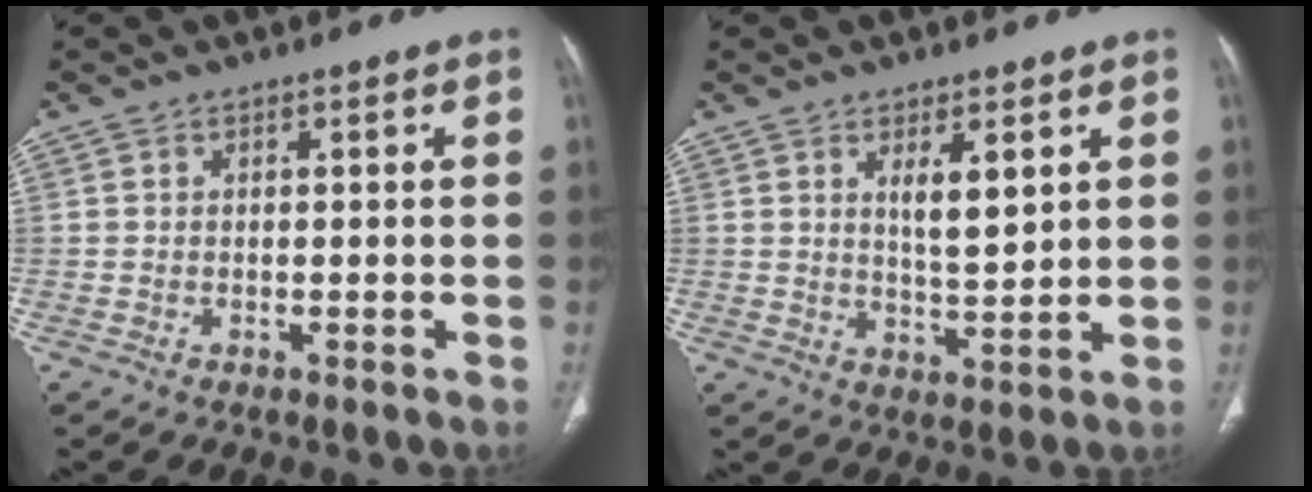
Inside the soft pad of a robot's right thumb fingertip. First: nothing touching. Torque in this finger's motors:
{"motor_torque": [-0.73, 0.87, 0.50, 0.67, 0.16]}